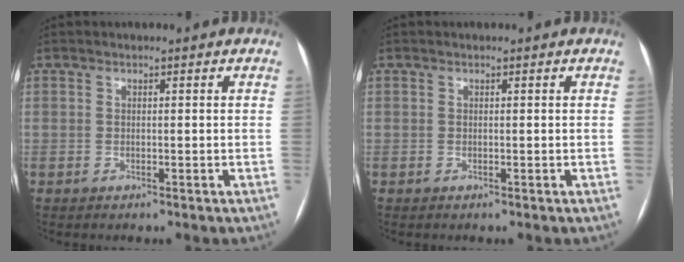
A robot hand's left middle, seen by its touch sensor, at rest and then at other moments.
{"total": 0.0}